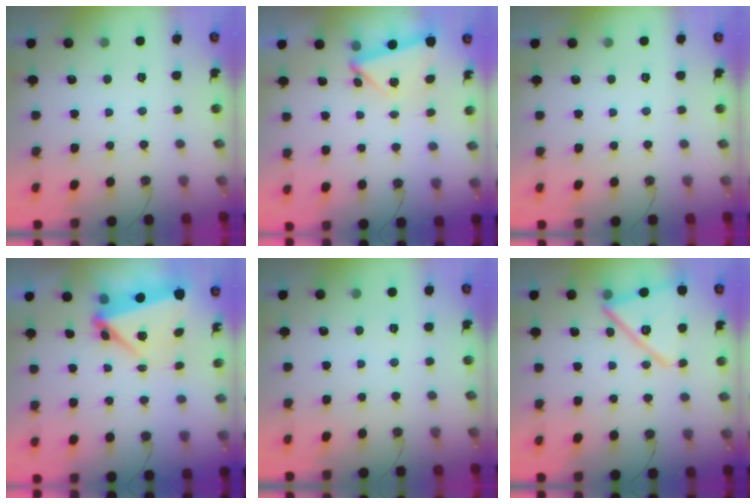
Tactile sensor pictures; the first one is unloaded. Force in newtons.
{"total": 3.5, "press": 3.1, "slide": 1.7}
{"total": 0.0}
{"total": 5.7, "press": 5.5, "slide": 1.7}
{"total": 2.7, "press": 1.5, "slide": 2.3}
{"total": 16.1, "press": 16.1, "slide": 0.9}